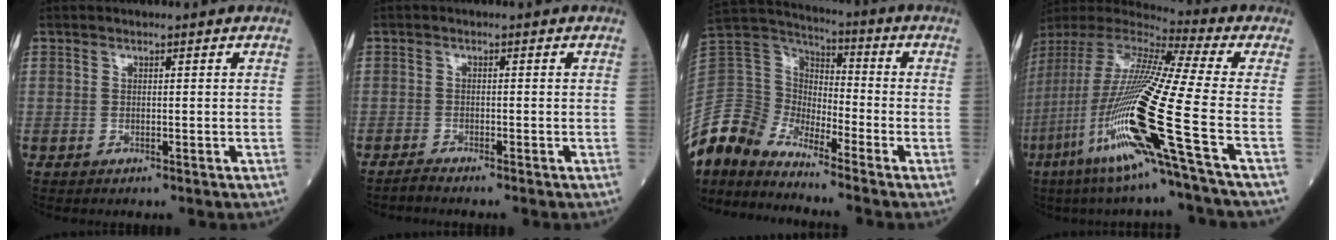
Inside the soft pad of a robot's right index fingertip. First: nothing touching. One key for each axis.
{"total": 1.2, "fx": -1.2, "fy": -0.2, "fz": 0.2, "tx": -0.009, "ty": -0.003, "tz": -0.025}
{"total": 12.6, "fx": -12.0, "fy": 3.0, "fz": 2.4, "tx": -0.068, "ty": 0.051, "tz": -0.246}
{"total": 24.1, "fx": -8.7, "fy": -1.0, "fz": 22.4, "tx": -0.468, "ty": -0.044, "tz": -0.176}